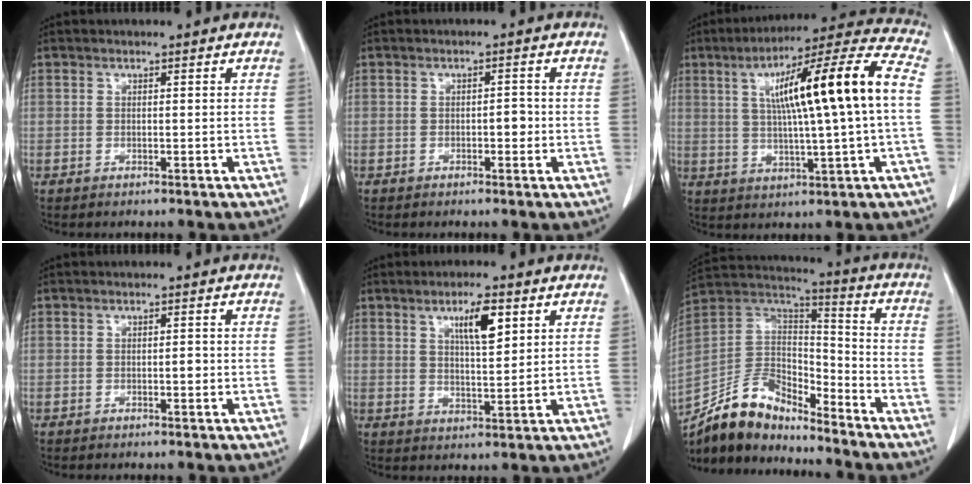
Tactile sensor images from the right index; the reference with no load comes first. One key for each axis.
{"total": 1.8, "fx": -0.4, "fy": 0.8, "fz": 1.6, "tx": -0.019, "ty": 0.004, "tz": -0.006}
{"total": 18.3, "fx": 2.4, "fy": 0.3, "fz": 18.2, "tx": -0.284, "ty": 0.028, "tz": 0.032}
{"total": 1.0, "fx": -0.2, "fy": 0.3, "fz": 0.9, "tx": -0.013, "ty": 0.002, "tz": -0.004}
{"total": 6.3, "fx": 3.0, "fy": 1.2, "fz": 5.4, "tx": -0.093, "ty": -0.002, "tz": 0.051}
{"total": 14.7, "fx": -13.2, "fy": 4.7, "fz": 4.5, "tx": -0.078, "ty": 0.045, "tz": -0.246}